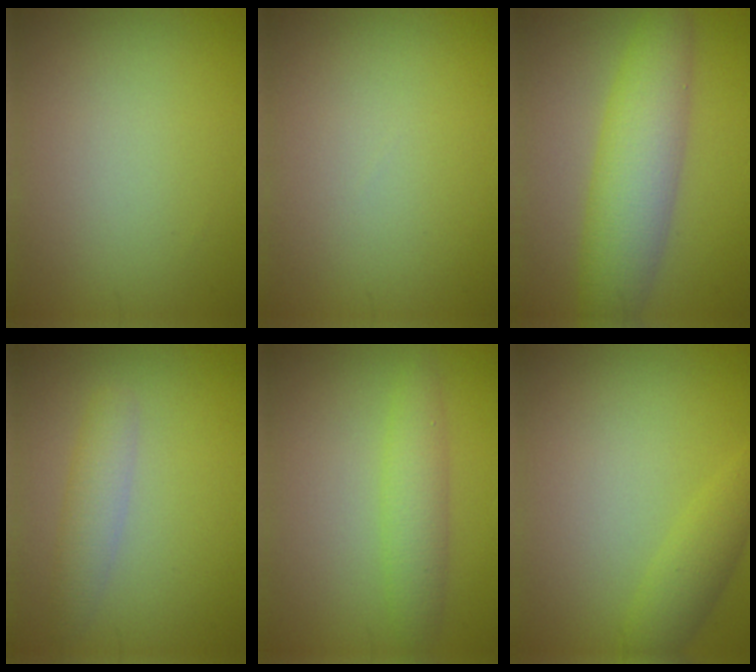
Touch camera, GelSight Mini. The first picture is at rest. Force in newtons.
{"total": 0.0}
{"total": 6.3, "press": 6.3, "slide": 0.1}
{"total": 2.4, "press": 2.4, "slide": 0.2}
{"total": 2.9, "press": 2.9, "slide": 0.1}
{"total": 2.6, "press": 2.6, "slide": 0.2}